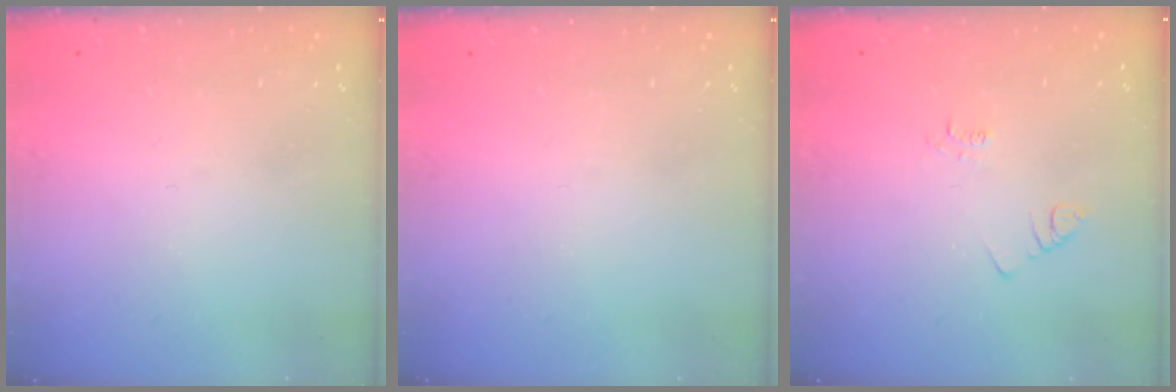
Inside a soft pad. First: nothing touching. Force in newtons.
{"total": 0.0}
{"total": 2.1, "press": 2.1, "slide": 0.4}